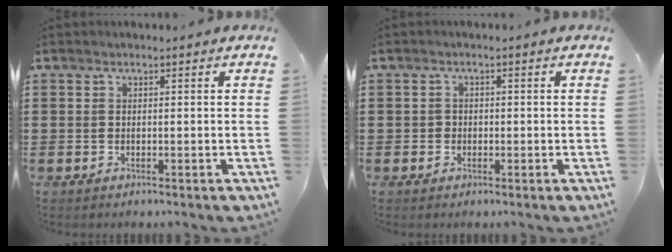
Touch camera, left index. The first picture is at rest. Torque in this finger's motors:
{"motor_torque": [-0.05, 0.06, -0.08, -0.01]}